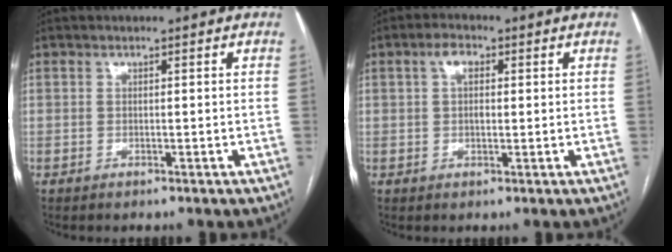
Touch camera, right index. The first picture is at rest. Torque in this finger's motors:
{"motor_torque": [0.07, 0.01, 0.00, 0.01]}